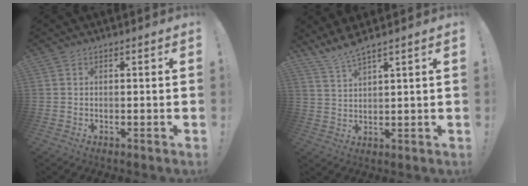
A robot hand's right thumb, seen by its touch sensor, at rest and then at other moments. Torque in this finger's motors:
{"motor_torque": [-0.01, 0.01, 0.39, 0.36, 0.00]}